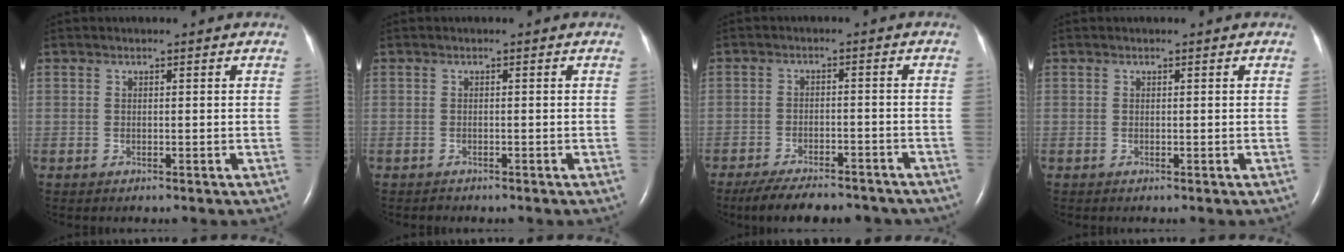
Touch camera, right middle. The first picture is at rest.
{"total": 0.6, "force": [-0.5, 0.2, -0.1], "torque": [-0.008, -0.002, -0.010]}
{"total": 13.1, "force": [-11.2, 3.7, 5.6], "torque": [-0.094, -0.002, -0.154]}
{"total": 0.0}